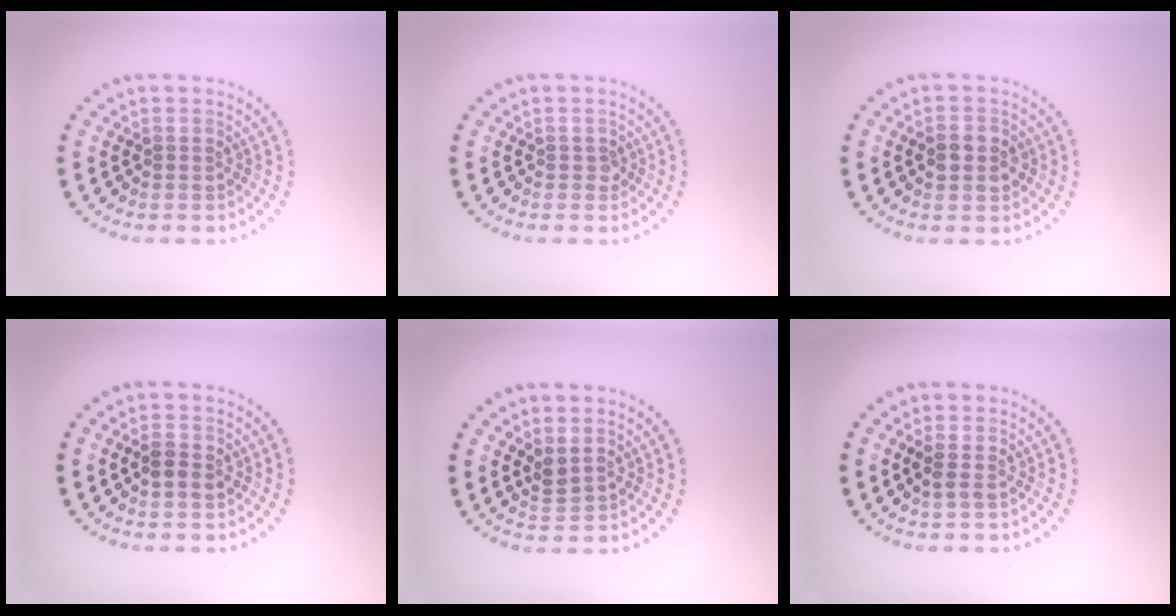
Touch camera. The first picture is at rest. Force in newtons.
{"total": 0.7, "press": 0.6, "slide": 0.3}
{"total": 2.2, "press": 2.2, "slide": 0.2}
{"total": 1.7, "press": 1.7, "slide": 0.2}
{"total": 1.4, "press": 1.3, "slide": 0.7}
{"total": 1.1, "press": 1.0, "slide": 0.5}